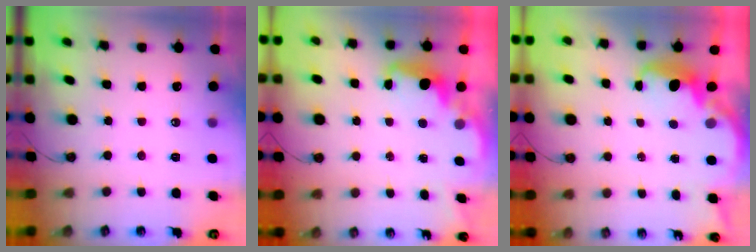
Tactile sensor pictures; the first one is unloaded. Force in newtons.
{"total": 2.5, "press": 2.5, "slide": 0.5}
{"total": 3.8, "press": 3.8, "slide": 0.4}